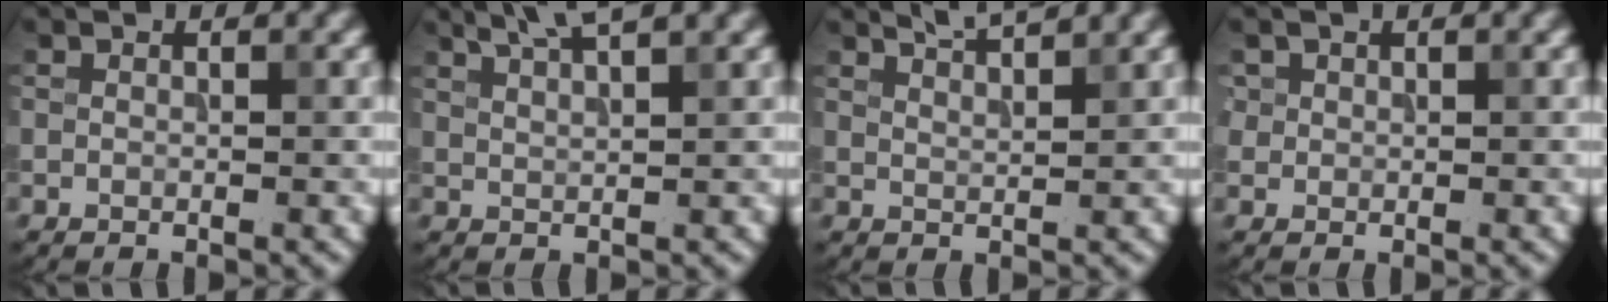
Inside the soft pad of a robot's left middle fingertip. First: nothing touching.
{"total": 4.0, "force": [3.0, 0.8, 2.4], "torque": [-0.020, 0.020, 0.032]}
{"total": 3.3, "force": [2.8, 0.8, 1.6], "torque": [-0.003, 0.015, 0.024]}
{"total": 1.2, "force": [0.4, 1.1, 0.2], "torque": [0.003, -0.004, 0.007]}